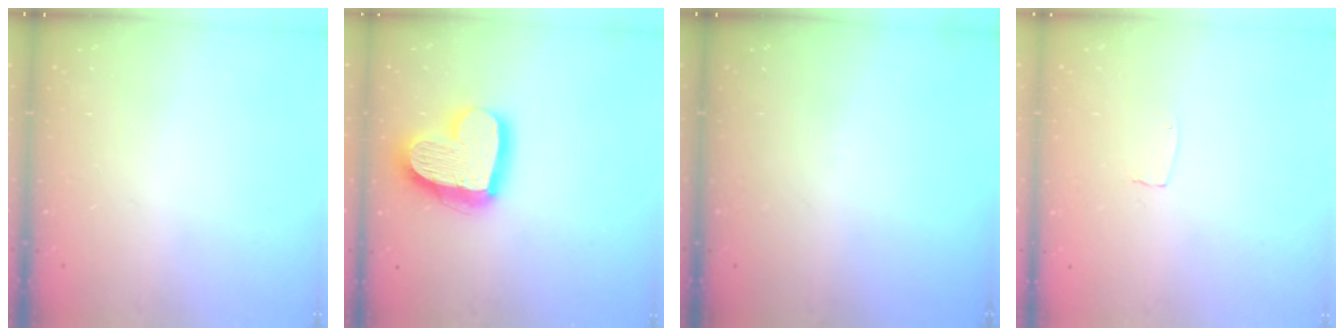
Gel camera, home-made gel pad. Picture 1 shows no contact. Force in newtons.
{"total": 19.3, "press": 19.3, "slide": 1.6}
{"total": 0.0}
{"total": 3.0, "press": 3.0, "slide": 0.2}